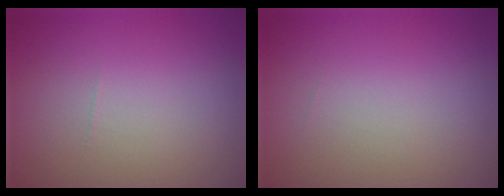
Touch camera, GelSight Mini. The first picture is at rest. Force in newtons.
{"total": 0.0}